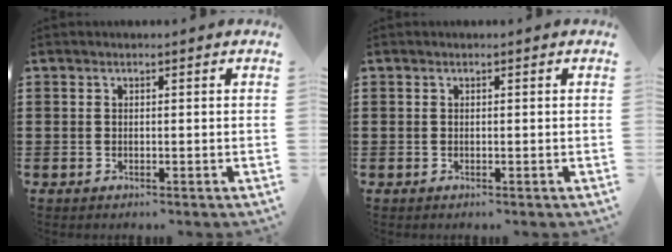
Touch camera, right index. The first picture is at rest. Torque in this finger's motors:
{"motor_torque": [-0.48, 0.73, 0.00, 0.01]}